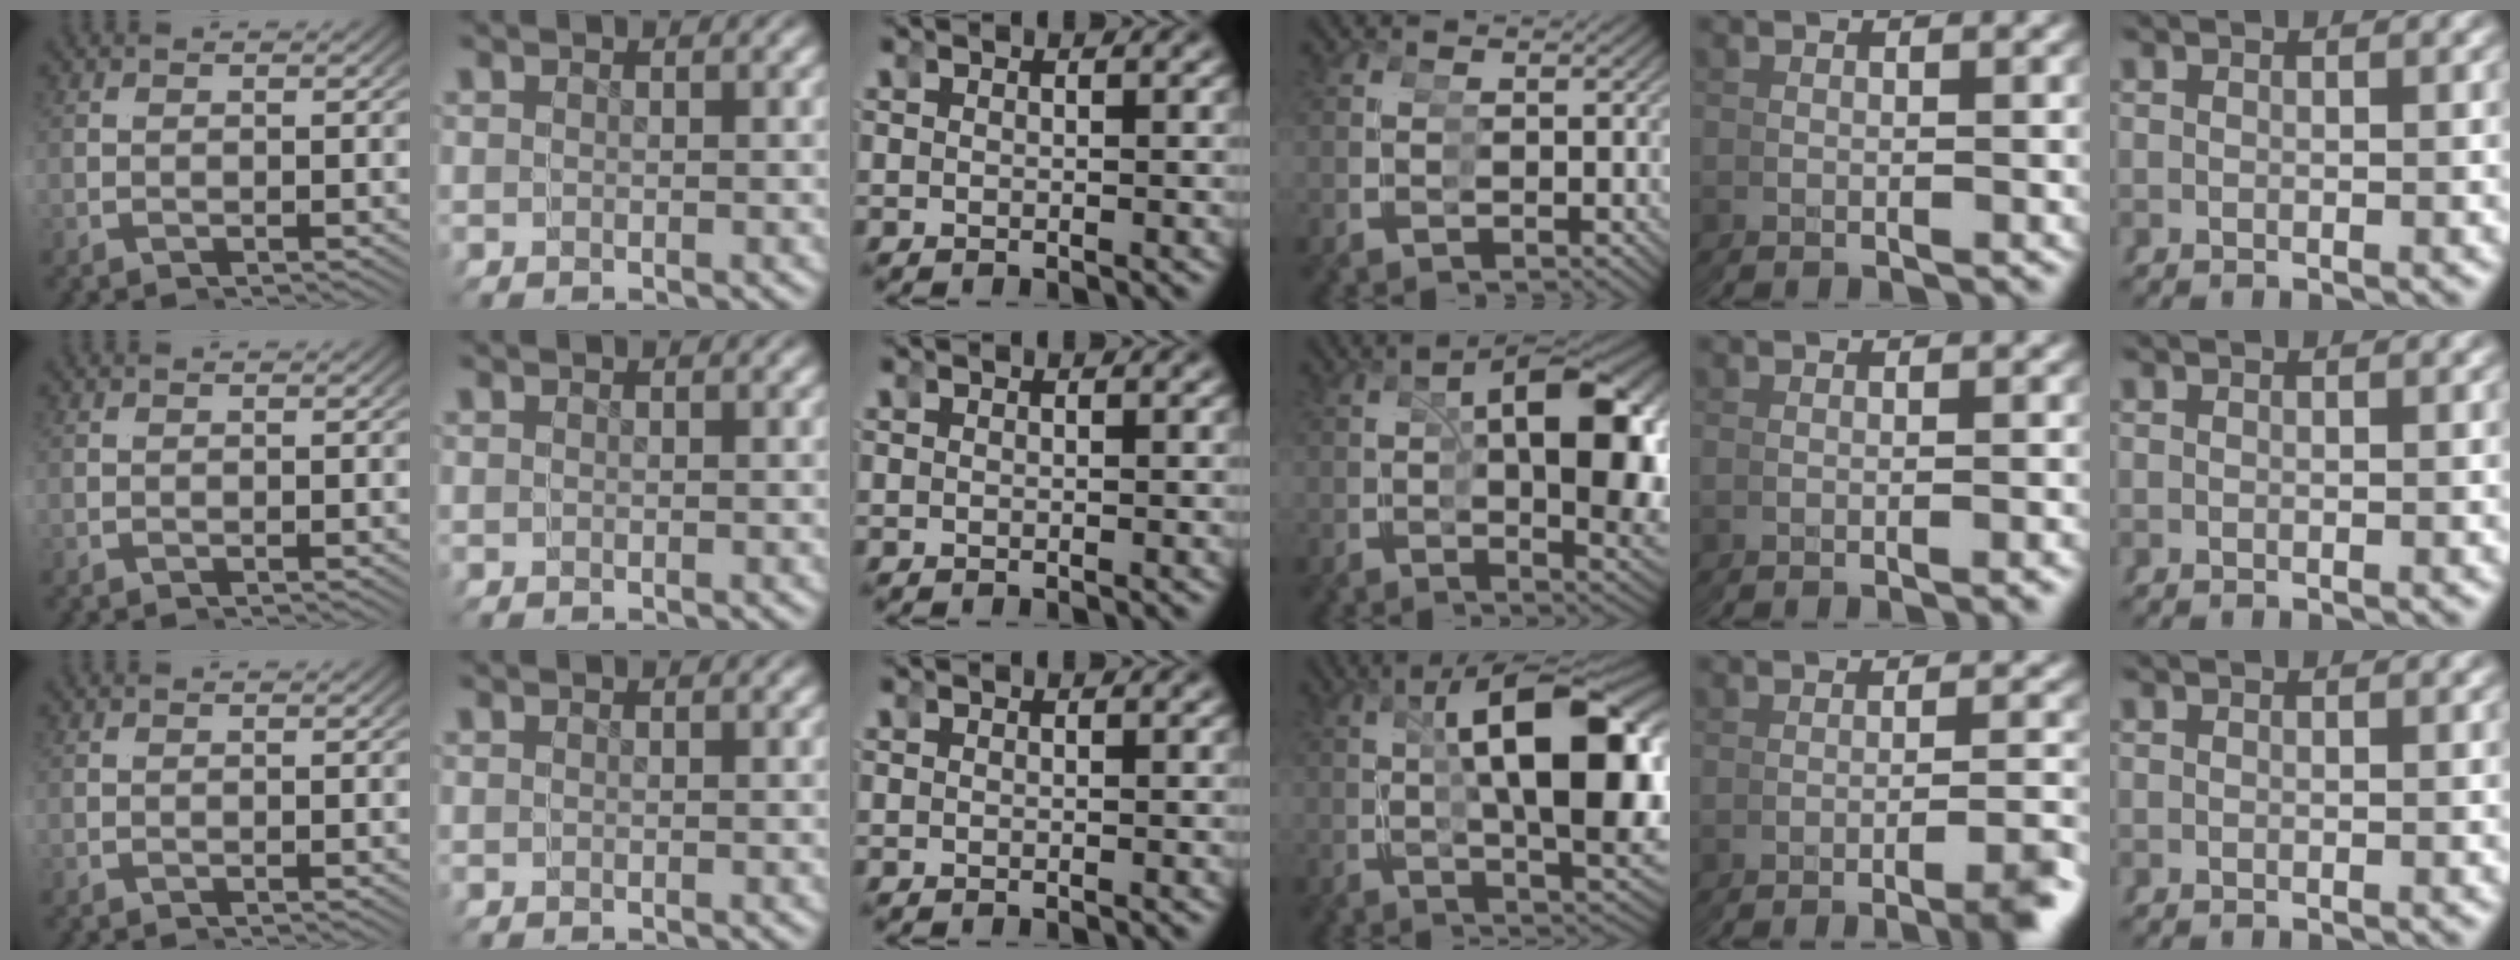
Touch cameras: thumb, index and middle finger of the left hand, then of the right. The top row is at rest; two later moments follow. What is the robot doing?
{"motion": "grasp_and_lifting", "object": "toy banana"}